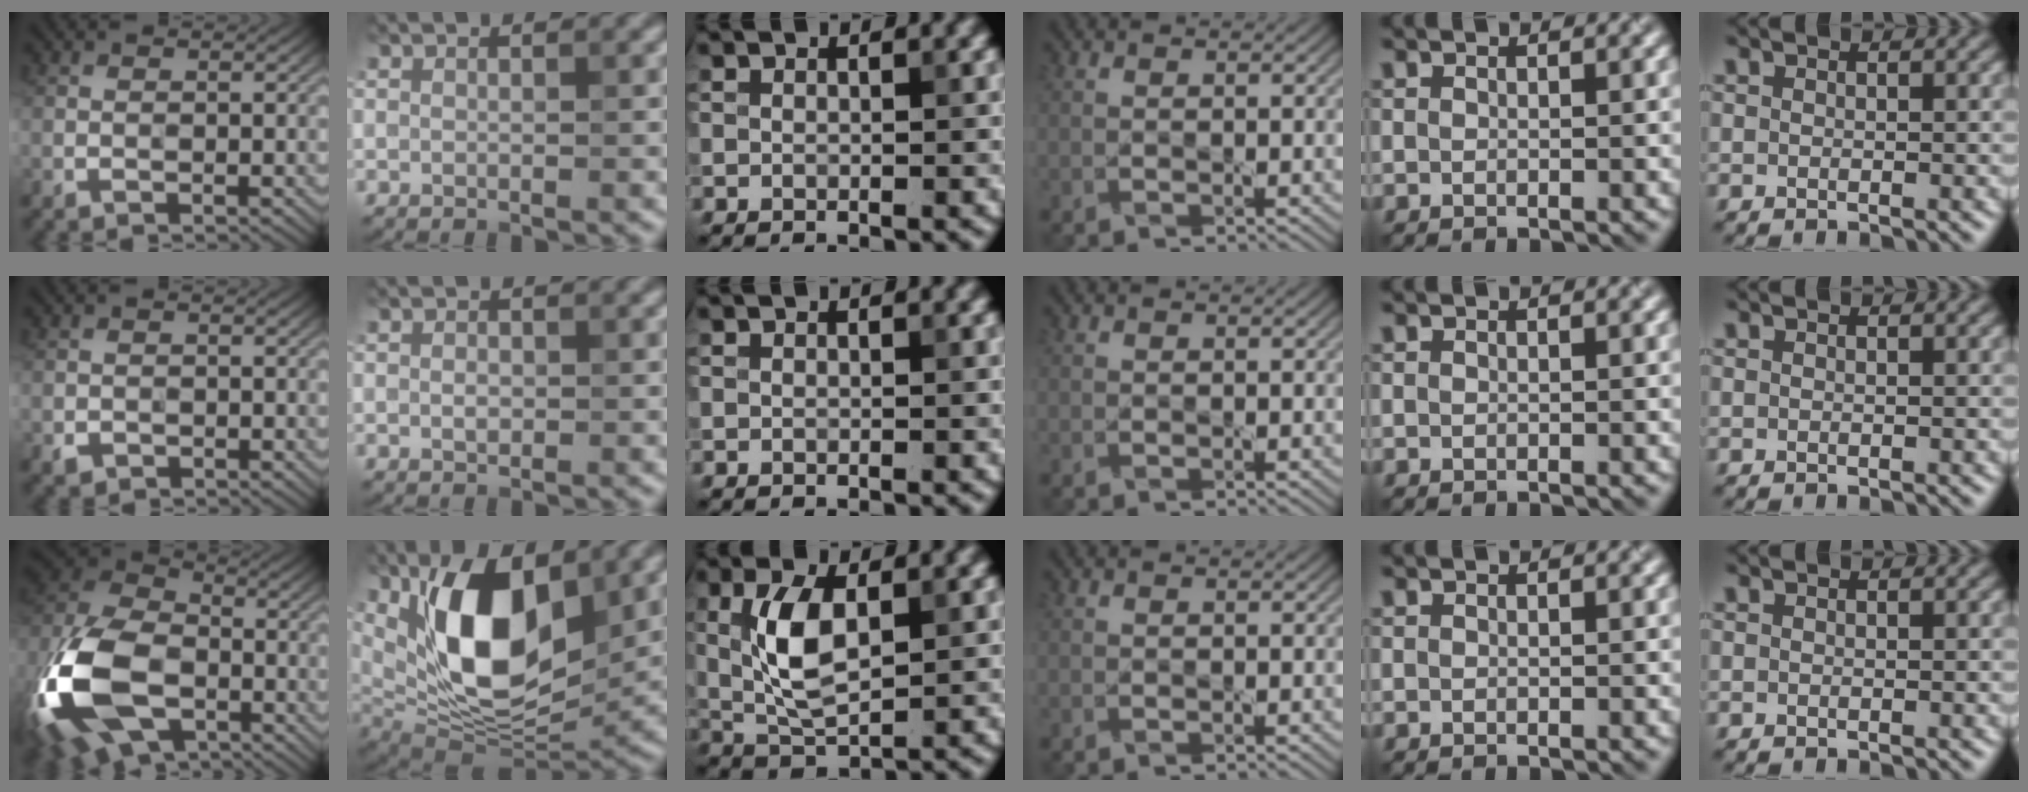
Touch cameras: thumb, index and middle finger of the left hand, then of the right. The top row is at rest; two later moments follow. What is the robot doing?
{"motion": "lift_and_place", "object": "knife"}